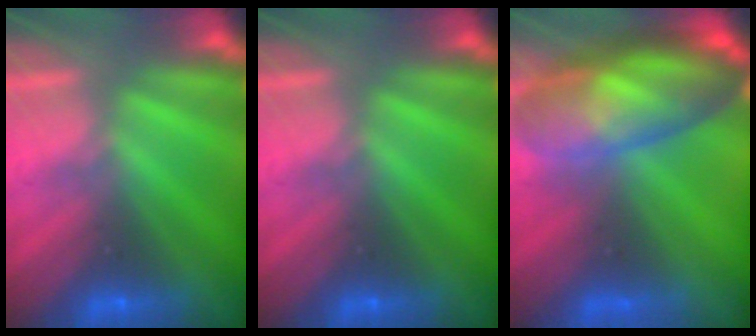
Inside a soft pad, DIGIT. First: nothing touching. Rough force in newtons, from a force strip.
{"total": 0.0}
{"total": 10.2}